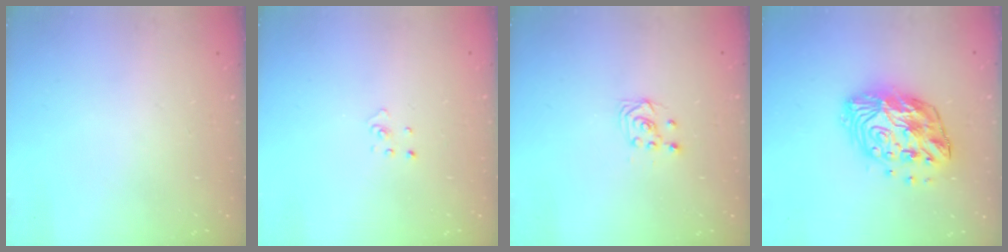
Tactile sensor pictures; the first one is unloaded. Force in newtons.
{"total": 1.9, "press": 1.9, "slide": 0.1}
{"total": 2.5, "press": 2.2, "slide": 1.2}
{"total": 15.1, "press": 15.1, "slide": 0.7}